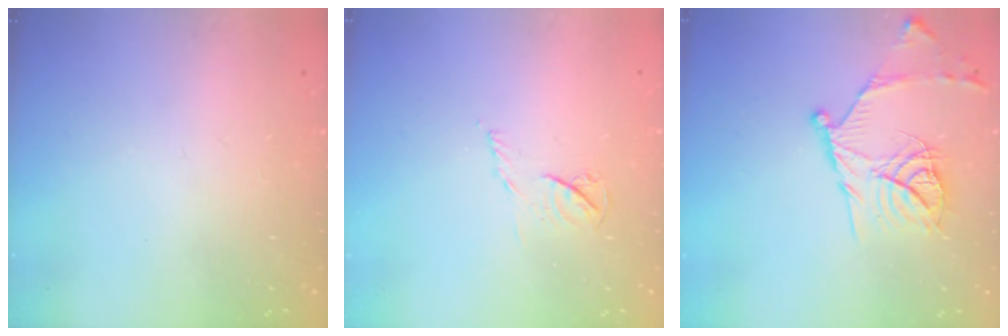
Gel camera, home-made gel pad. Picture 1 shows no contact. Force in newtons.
{"total": 5.4, "press": 5.3, "slide": 0.7}
{"total": 16.5, "press": 16.5, "slide": 1.6}